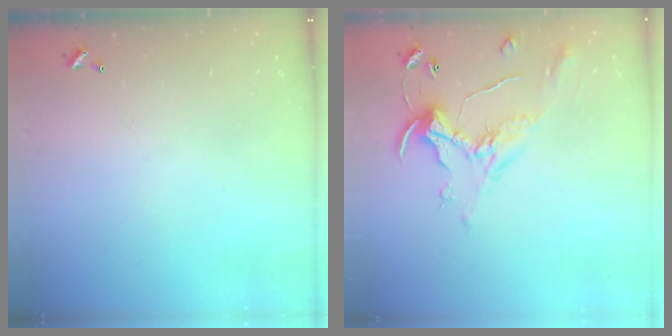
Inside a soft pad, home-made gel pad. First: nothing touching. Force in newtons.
{"total": 1.1, "press": 0.8, "slide": 0.9}